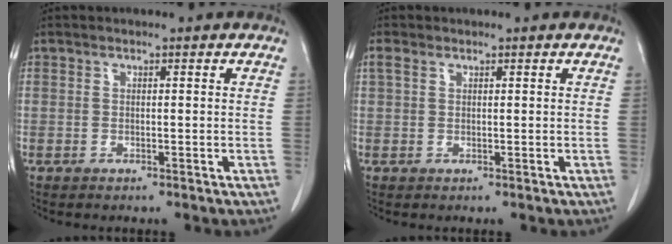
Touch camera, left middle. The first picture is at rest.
{"total": 1.3, "force": [0.8, 0.7, 0.7], "torque": [-0.021, 0.015, 0.018]}